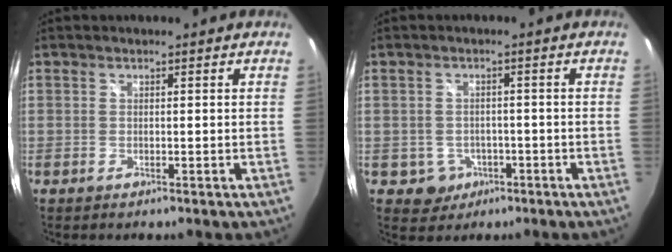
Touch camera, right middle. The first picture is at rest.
{"total": 4.2, "force": [-1.7, 3.8, 0.7], "torque": [-0.026, 0.007, -0.017]}